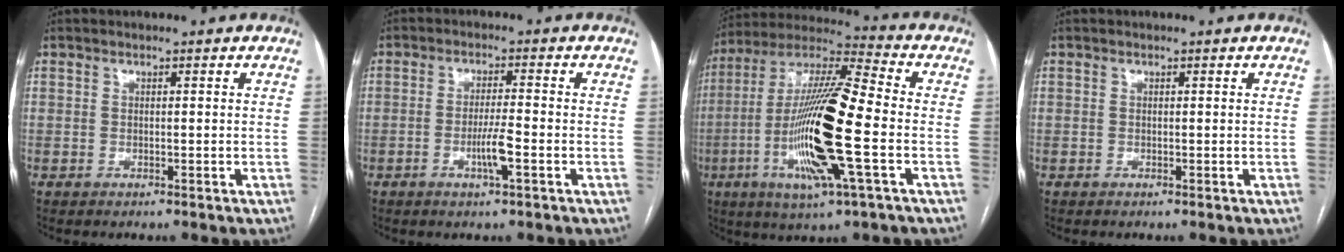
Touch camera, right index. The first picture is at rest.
{"total": 4.3, "force": [-1.7, 0.0, 4.0], "torque": [-0.075, -0.005, -0.032]}
{"total": 19.6, "force": [-4.3, 1.5, 19.1], "torque": [-0.385, -0.012, -0.085]}
{"total": 0.0}